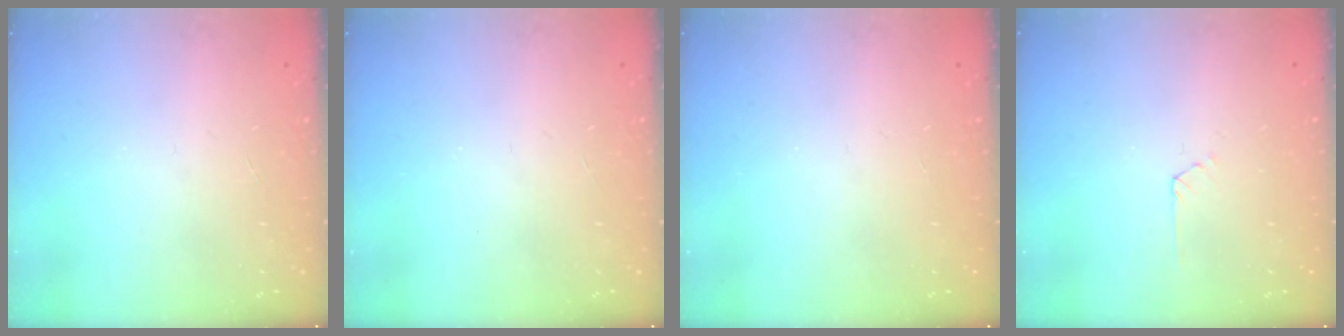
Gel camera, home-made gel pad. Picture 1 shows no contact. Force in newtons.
{"total": 0.0}
{"total": 0.0}
{"total": 2.2, "press": 2.2, "slide": 0.3}